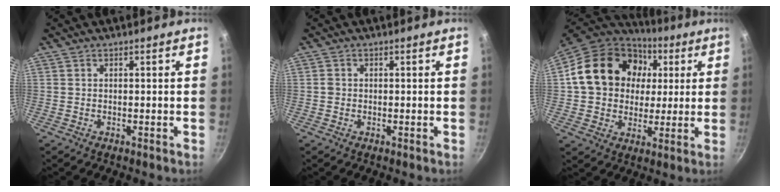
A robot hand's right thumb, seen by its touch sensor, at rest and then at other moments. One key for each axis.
{"total": 0.9, "fx": -0.2, "fy": 0.9, "fz": 0.3, "tx": -0.003, "ty": 0.003, "tz": -0.005}
{"total": 21.7, "fx": 4.3, "fy": 17.7, "fz": 11.9, "tx": -0.194, "ty": 0.031, "tz": 0.069}